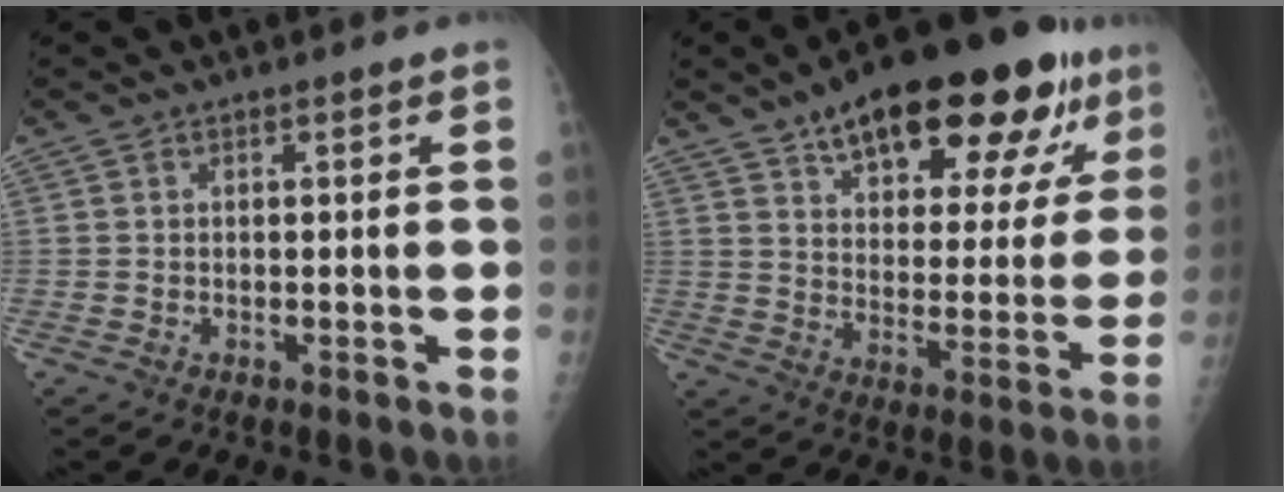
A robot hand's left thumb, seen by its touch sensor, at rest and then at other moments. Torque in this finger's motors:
{"motor_torque": [0.47, 0.67, 1.52, -1.23, 0.12]}